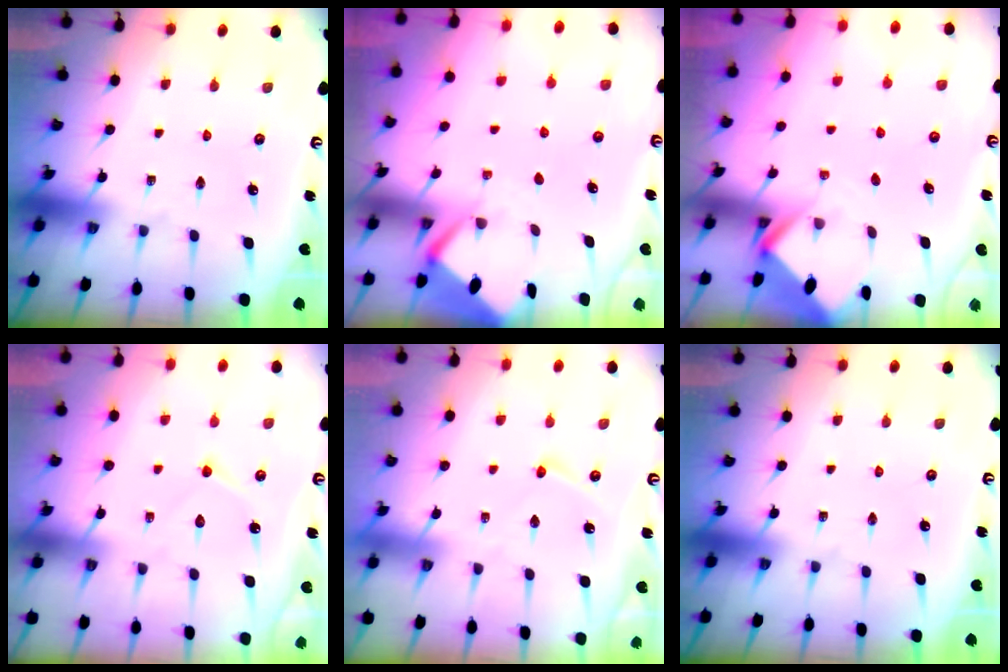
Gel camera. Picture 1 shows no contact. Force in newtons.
{"total": 2.9, "press": 2.9, "slide": 0.3}
{"total": 2.7, "press": 2.7, "slide": 0.2}
{"total": 5.7, "press": 5.7, "slide": 0.6}
{"total": 4.4, "press": 4.4, "slide": 0.5}
{"total": 0.0}